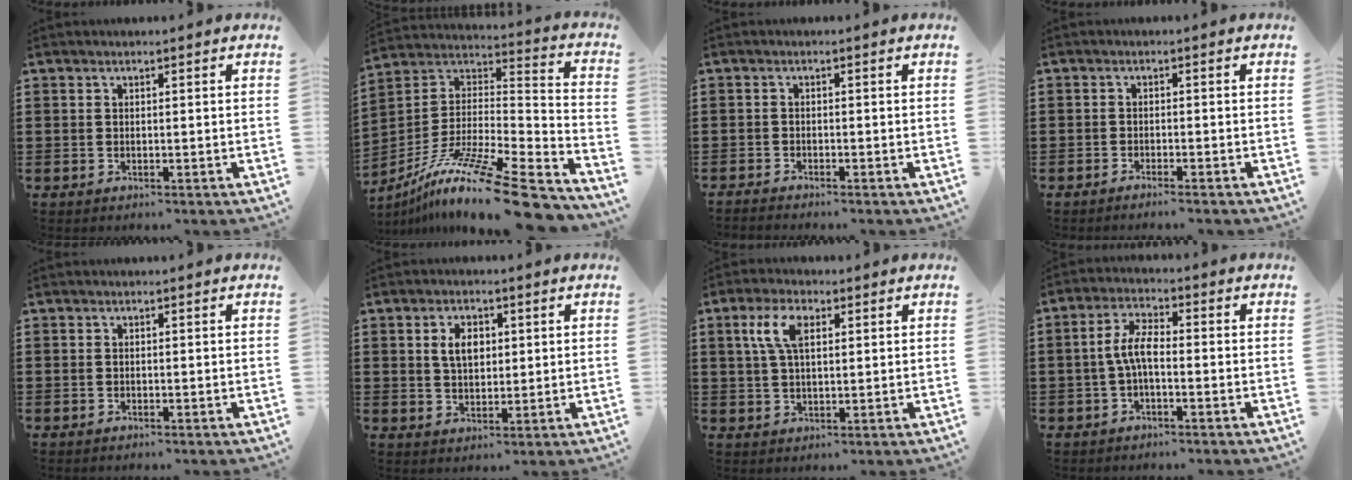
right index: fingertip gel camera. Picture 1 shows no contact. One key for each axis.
{"total": 15.7, "fx": -11.5, "fy": 1.2, "fz": 10.6, "tx": -0.183, "ty": 0.019, "tz": -0.206}
{"total": 1.7, "fx": -1.7, "fy": 0.0, "fz": -0.1, "tx": -0.002, "ty": 0.003, "tz": -0.036}
{"total": 1.3, "fx": -1.3, "fy": -0.1, "fz": 0.2, "tx": -0.005, "ty": 0.002, "tz": -0.026}
{"total": 0.0}
{"total": 4.4, "fx": 1.1, "fy": 2.8, "fz": 3.2, "tx": -0.063, "ty": 0.009, "tz": 0.016}
{"total": 6.2, "fx": 2.2, "fy": 2.8, "fz": 5.0, "tx": -0.108, "ty": 0.013, "tz": 0.038}
{"total": 5.2, "fx": -0.8, "fy": 1.9, "fz": 4.8, "tx": -0.107, "ty": 0.002, "tz": -0.023}